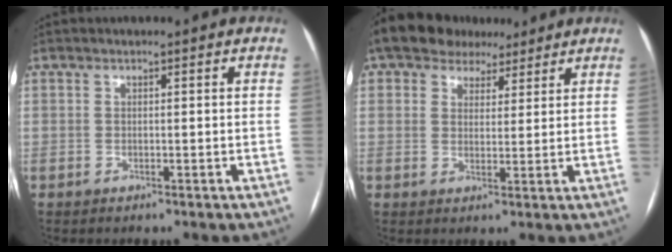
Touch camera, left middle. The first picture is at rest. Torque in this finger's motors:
{"motor_torque": [0.85, -0.88, 0.13, 0.03]}